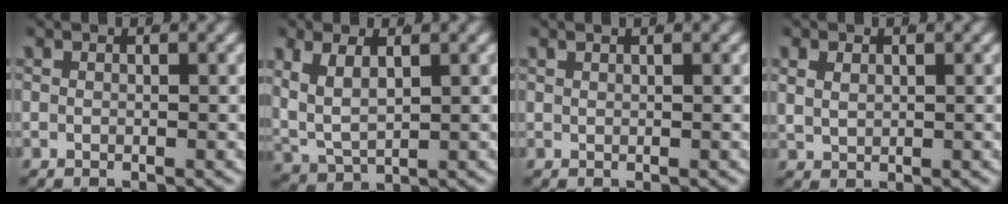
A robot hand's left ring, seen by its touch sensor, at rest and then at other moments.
{"total": 5.3, "force": [1.1, 4.1, 3.2], "torque": [-0.099, -0.016, 0.031]}
{"total": 0.8, "force": [0.6, -0.5, 0.1], "torque": [0.002, 0.003, 0.012]}
{"total": 1.7, "force": [0.9, 1.3, 0.8], "torque": [-0.026, -0.005, 0.028]}